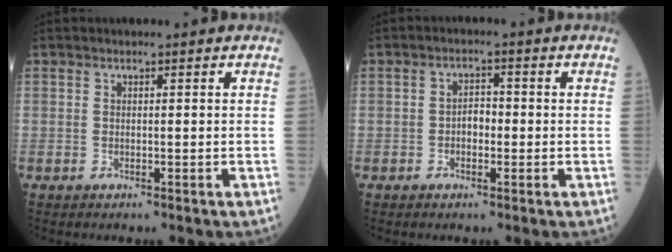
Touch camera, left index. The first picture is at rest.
{"total": 2.4, "force": [-0.6, 1.4, 1.9], "torque": [-0.021, 0.008, -0.013]}